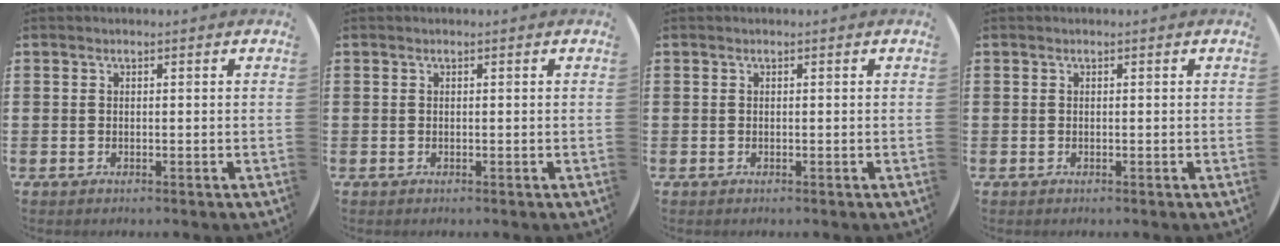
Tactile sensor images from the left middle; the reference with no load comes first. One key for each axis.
{"total": 0.0}
{"total": 0.0}
{"total": 0.0}